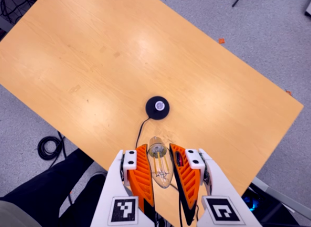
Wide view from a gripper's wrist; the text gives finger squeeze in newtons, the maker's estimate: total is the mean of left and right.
{"total": 19.2, "left": 21.0, "right": 17.4}